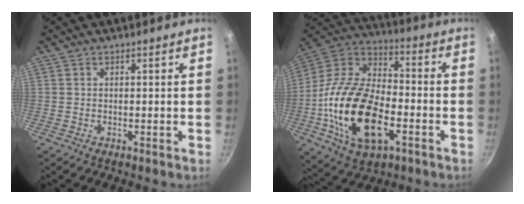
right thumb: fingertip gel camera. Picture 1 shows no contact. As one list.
[{"total": 24.4, "force": [-6.3, 13.5, 19.2], "torque": [-0.354, 0.028, -0.124]}]